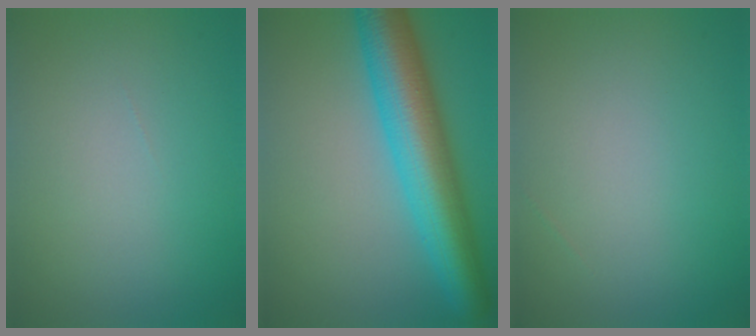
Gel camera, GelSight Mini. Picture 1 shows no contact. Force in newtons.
{"total": 9.7, "press": 9.7, "slide": 0.2}
{"total": 0.0}